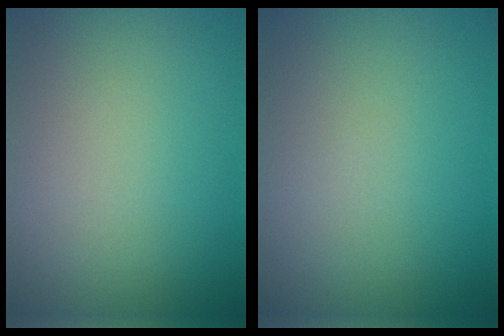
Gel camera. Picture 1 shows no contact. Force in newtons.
{"total": 0.0}